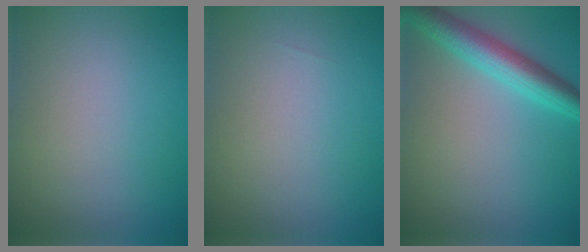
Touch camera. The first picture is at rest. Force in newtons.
{"total": 0.0}
{"total": 5.0, "press": 5.0, "slide": 0.2}